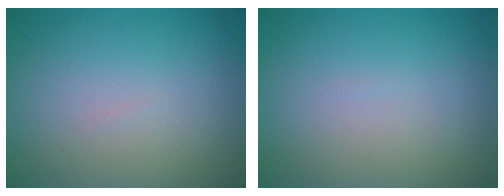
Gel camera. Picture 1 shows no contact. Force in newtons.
{"total": 0.0}